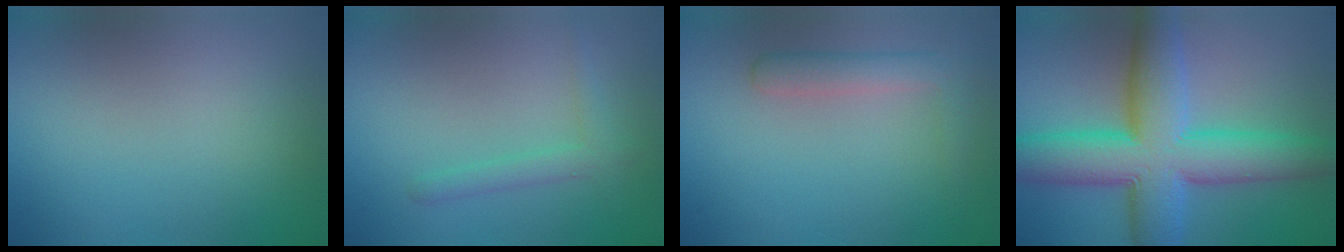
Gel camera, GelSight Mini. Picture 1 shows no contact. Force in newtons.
{"total": 1.9, "press": 1.9, "slide": 0.1}
{"total": 2.8, "press": 2.8, "slide": 0.2}
{"total": 11.7, "press": 11.7, "slide": 0.1}